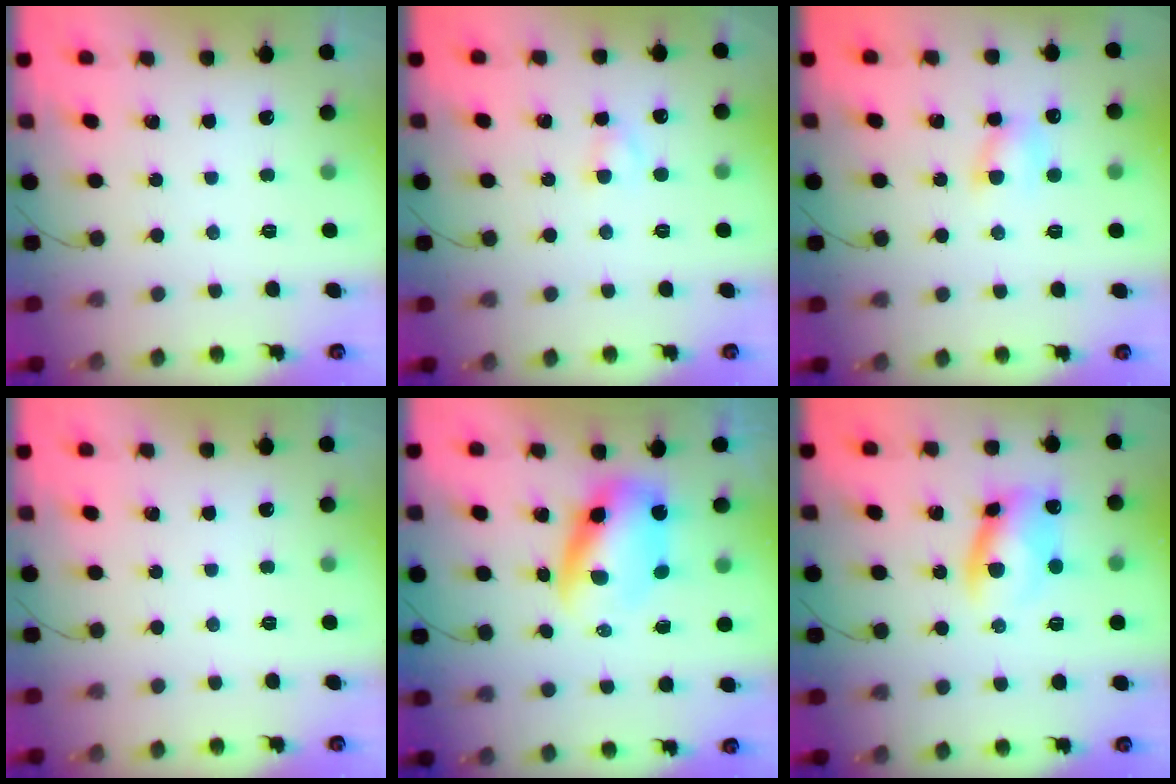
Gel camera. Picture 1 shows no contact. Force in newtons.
{"total": 2.8, "press": 2.6, "slide": 1.0}
{"total": 5.4, "press": 5.2, "slide": 1.5}
{"total": 0.0}
{"total": 7.2, "press": 7.0, "slide": 1.7}
{"total": 9.4, "press": 9.4, "slide": 0.8}